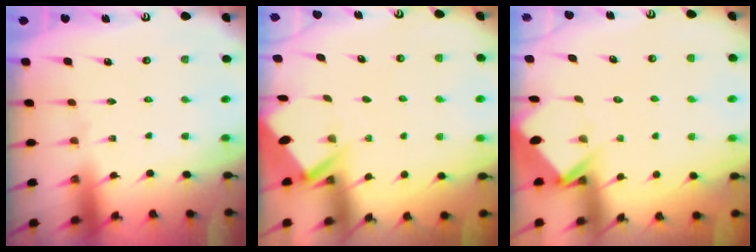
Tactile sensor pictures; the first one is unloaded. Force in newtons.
{"total": 2.7, "press": 2.7, "slide": 0.4}
{"total": 4.5, "press": 4.5, "slide": 0.4}